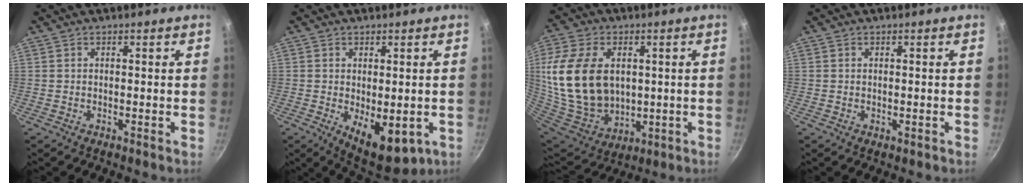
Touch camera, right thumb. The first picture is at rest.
{"total": 10.4, "force": [-2.3, 5.3, 8.7], "torque": [-0.103, -0.014, -0.016]}
{"total": 23.0, "force": [3.0, 15.9, 16.2], "torque": [-0.312, -0.011, 0.074]}
{"total": 0.6, "force": [0.0, 0.3, 0.5], "torque": [-0.005, -0.001, -0.002]}